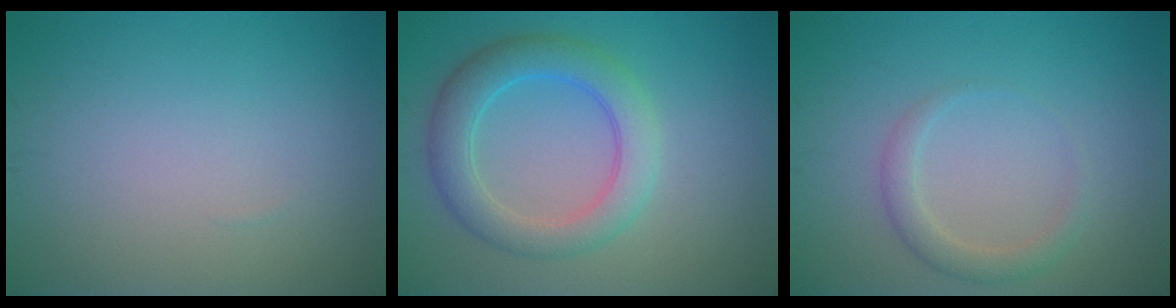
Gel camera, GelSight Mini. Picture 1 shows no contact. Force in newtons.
{"total": 5.0, "press": 5.0, "slide": 0.1}
{"total": 1.9, "press": 1.9, "slide": 0.2}